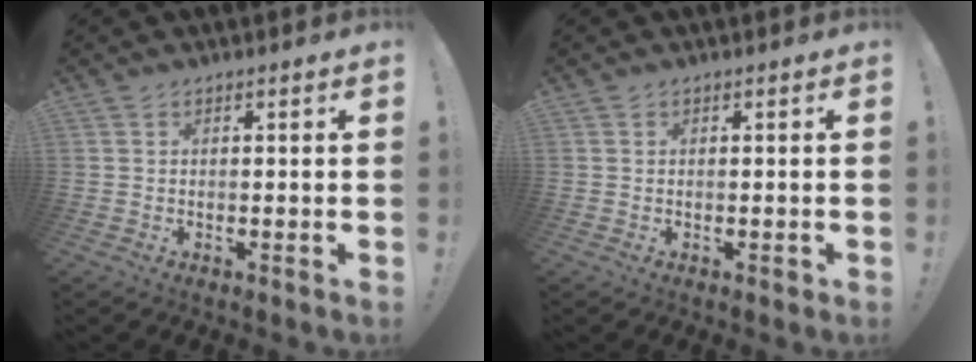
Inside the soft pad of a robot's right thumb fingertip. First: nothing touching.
{"total": 0.7, "force": [-0.2, 0.4, 0.5], "torque": [-0.006, 0.002, -0.003]}